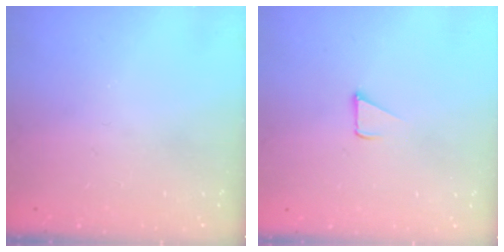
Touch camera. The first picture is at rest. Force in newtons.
{"total": 1.7, "press": 1.7, "slide": 0.1}